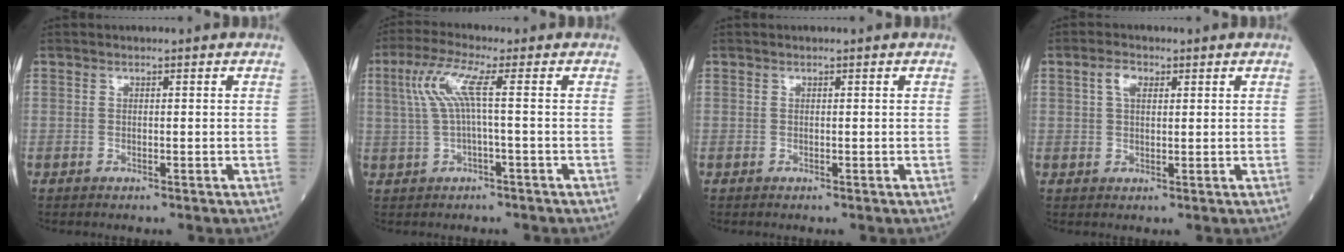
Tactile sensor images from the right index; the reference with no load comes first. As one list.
[{"total": 5.7, "force": [0.9, 0.0, 5.7], "torque": [-0.127, 0.022, 0.022]}, {"total": 0.0}, {"total": 2.8, "force": [1.2, 1.5, 2.1], "torque": [-0.041, 0.008, 0.022]}]